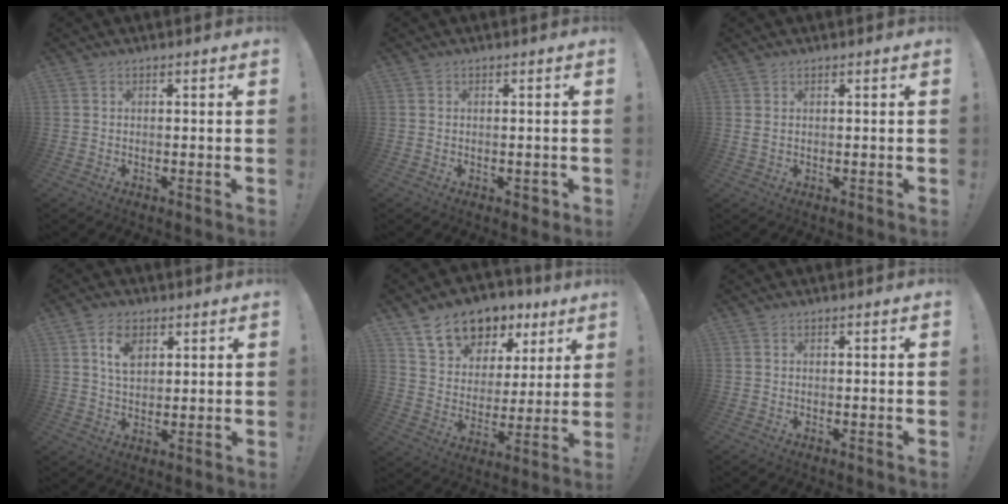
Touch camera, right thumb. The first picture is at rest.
{"total": 1.8, "force": [-0.3, 1.5, 1.1], "torque": [-0.002, -0.001, -0.007]}
{"total": 1.2, "force": [0.8, 0.6, 0.8], "torque": [-0.017, 0.002, 0.014]}
{"total": 8.1, "force": [3.8, 5.3, 4.8], "torque": [-0.074, -0.007, 0.069]}
{"total": 14.3, "force": [9.6, 9.3, 5.2], "torque": [-0.085, -0.058, 0.178]}
{"total": 0.0}